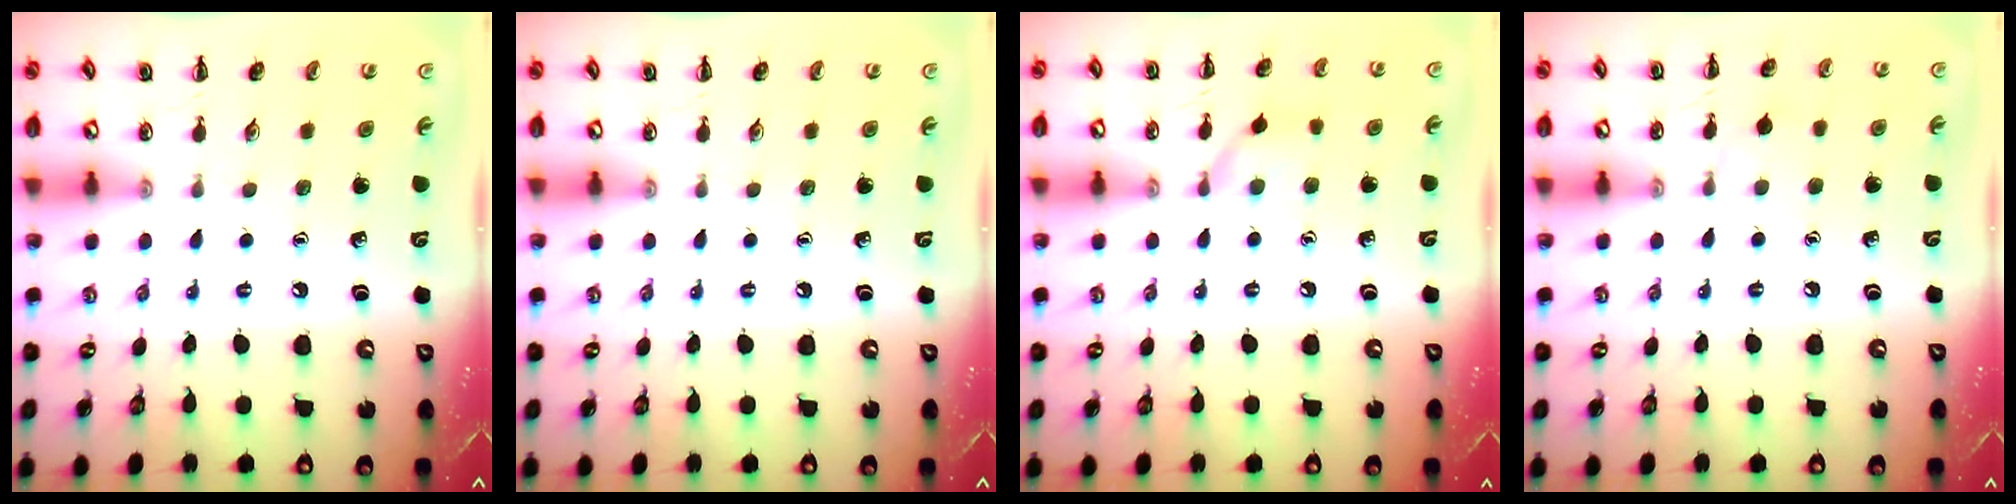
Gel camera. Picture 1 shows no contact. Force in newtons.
{"total": 0.0}
{"total": 7.4, "press": 7.2, "slide": 1.9}
{"total": 4.0, "press": 3.7, "slide": 1.6}